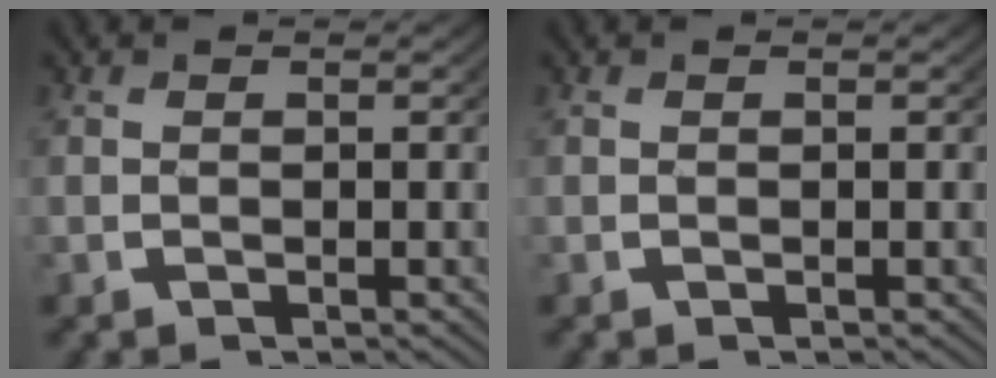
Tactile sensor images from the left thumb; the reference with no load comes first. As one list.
[{"total": 0.0}]